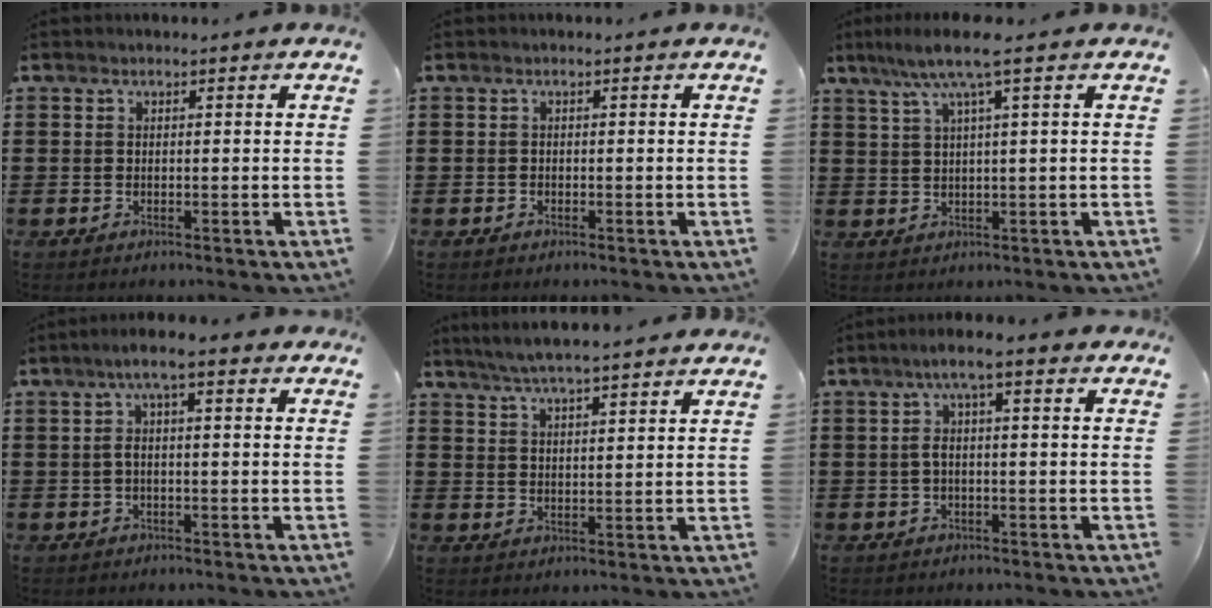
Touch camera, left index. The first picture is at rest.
{"total": 0.6, "force": [-0.5, 0.3, 0.0], "torque": [-0.004, 0.000, -0.011]}
{"total": 6.2, "force": [2.9, 0.3, 5.5], "torque": [-0.114, 0.003, 0.045]}
{"total": 4.2, "force": [0.6, 0.6, 4.1], "torque": [-0.084, 0.003, 0.005]}
{"total": 4.8, "force": [4.4, -0.1, 1.9], "torque": [-0.050, -0.014, 0.078]}
{"total": 4.0, "force": [0.2, 0.5, 4.0], "torque": [-0.089, 0.001, -0.005]}